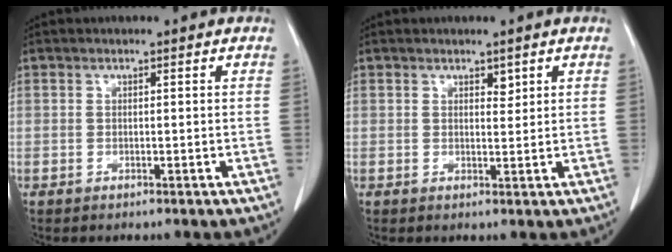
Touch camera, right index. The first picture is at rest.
{"total": 1.3, "force": [0.8, 0.6, 0.7], "torque": [-0.007, -0.004, 0.012]}